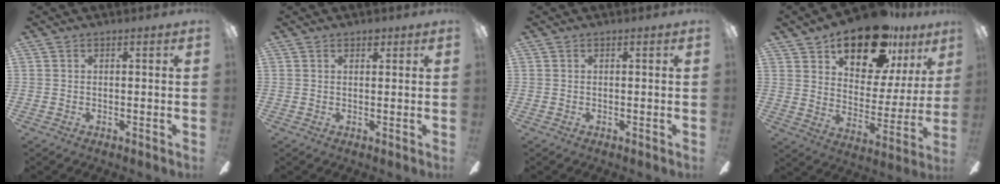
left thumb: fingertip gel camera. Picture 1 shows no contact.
{"total": 1.5, "force": [1.1, 0.8, 0.6], "torque": [0.002, -0.005, 0.016]}
{"total": 0.0}
{"total": 19.6, "force": [13.8, 9.2, 10.4], "torque": [-0.165, -0.080, 0.238]}